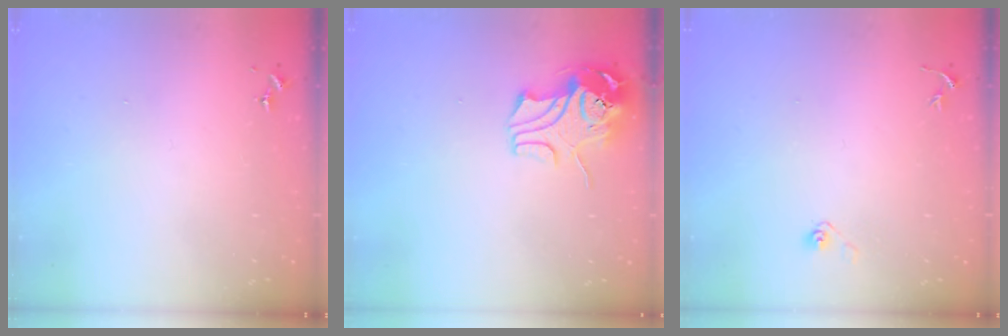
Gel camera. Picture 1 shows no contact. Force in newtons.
{"total": 10.8, "press": 10.6, "slide": 1.6}
{"total": 3.6, "press": 3.0, "slide": 2.1}